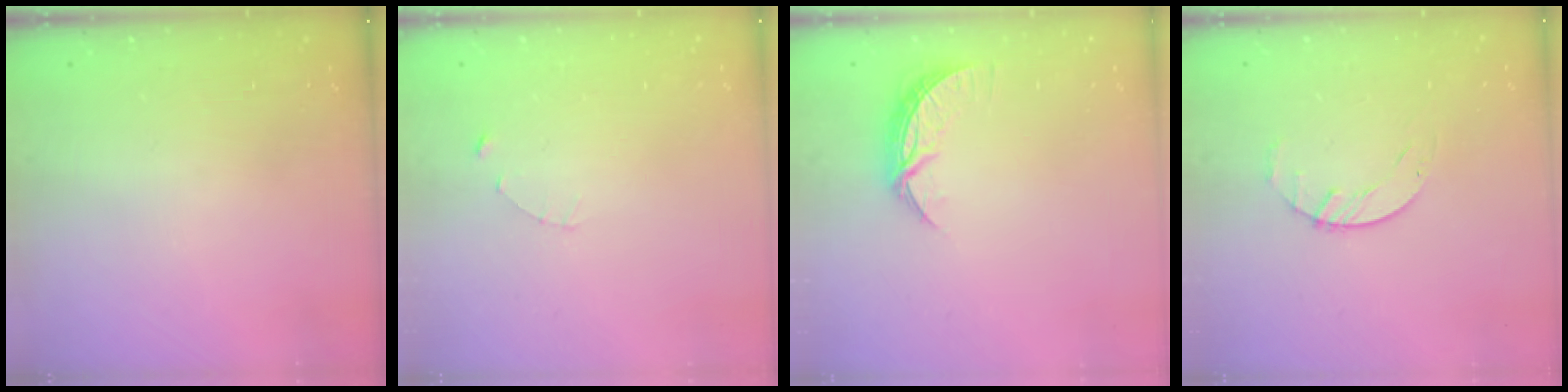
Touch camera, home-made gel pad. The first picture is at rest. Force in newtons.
{"total": 1.0, "press": 1.0, "slide": 0.2}
{"total": 7.2, "press": 7.2, "slide": 0.4}
{"total": 2.1, "press": 2.1, "slide": 0.3}